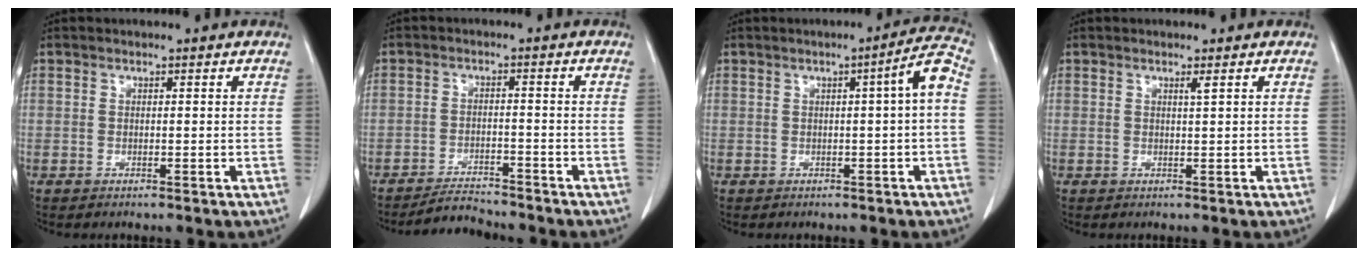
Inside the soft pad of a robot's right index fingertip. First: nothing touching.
{"total": 4.3, "force": [-4.3, 0.4, 0.2], "torque": [-0.007, -0.013, -0.073]}
{"total": 4.5, "force": [-0.1, -0.3, 4.5], "torque": [-0.059, 0.009, -0.001]}
{"total": 0.7, "force": [0.4, -0.2, 0.5], "torque": [-0.018, -0.005, 0.010]}